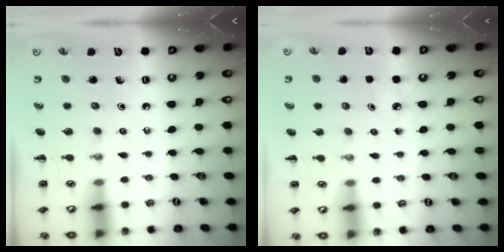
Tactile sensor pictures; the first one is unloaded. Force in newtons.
{"total": 3.6, "press": 3.5, "slide": 1.2}